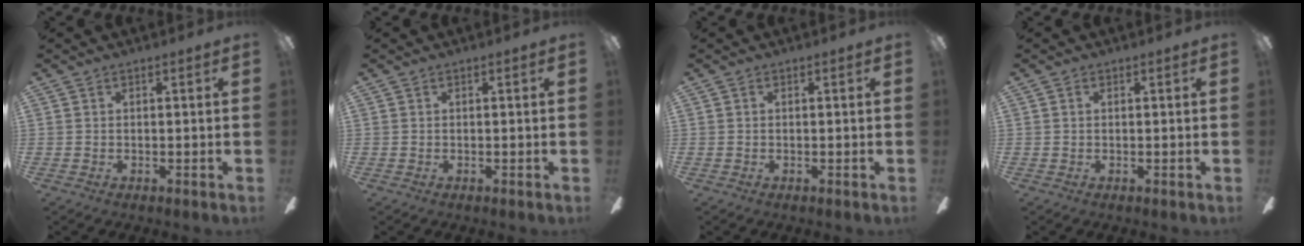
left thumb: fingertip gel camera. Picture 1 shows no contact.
{"total": 0.0}
{"total": 0.0}
{"total": 0.0}